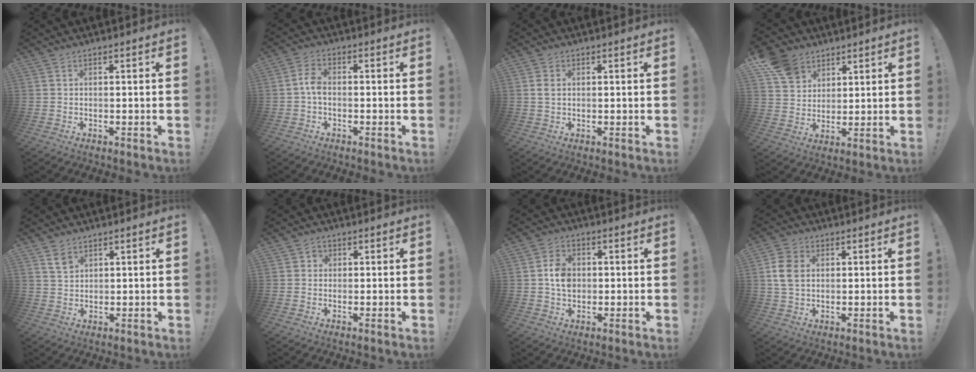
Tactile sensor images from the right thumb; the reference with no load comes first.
{"total": 4.5, "force": [-0.6, 2.7, 3.5], "torque": [-0.073, 0.012, -0.010]}
{"total": 2.3, "force": [0.5, 1.5, 1.6], "torque": [-0.030, 0.003, 0.009]}
{"total": 10.4, "force": [6.2, 7.5, 3.4], "torque": [-0.051, -0.035, 0.125]}
{"total": 4.3, "force": [2.7, 3.0, 1.3], "torque": [-0.009, -0.016, 0.050]}
{"total": 1.7, "force": [0.1, 1.6, 0.6], "torque": [-0.005, 0.001, 0.000]}
{"total": 7.2, "force": [0.0, 5.9, 4.2], "torque": [-0.061, 0.006, 0.000]}
{"total": 8.7, "force": [1.4, 6.4, 5.6], "torque": [-0.117, 0.009, 0.030]}